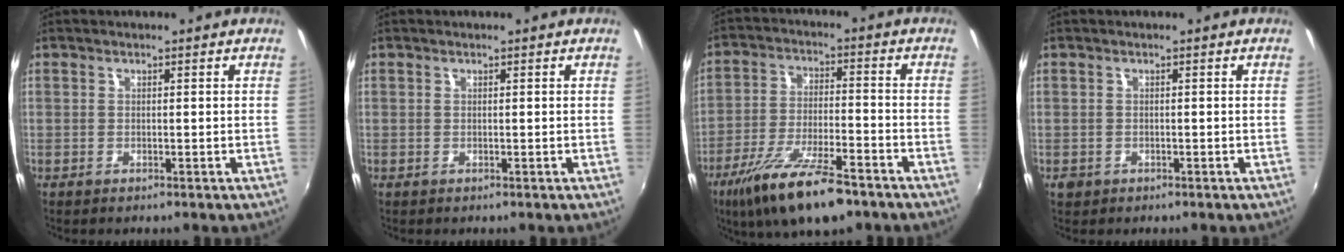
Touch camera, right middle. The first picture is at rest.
{"total": 0.0}
{"total": 15.3, "force": [-10.5, 4.2, 10.3], "torque": [-0.211, -0.034, -0.186]}
{"total": 1.6, "force": [-0.8, 1.3, 0.5], "torque": [-0.013, -0.003, -0.013]}